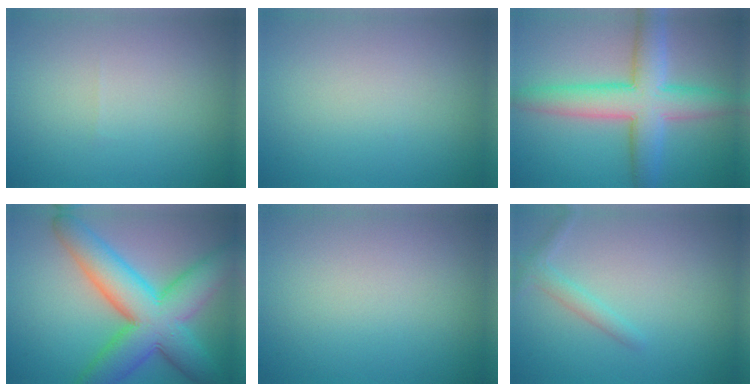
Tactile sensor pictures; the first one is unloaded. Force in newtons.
{"total": 0.0}
{"total": 7.4, "press": 7.4, "slide": 0.1}
{"total": 10.8, "press": 10.8, "slide": 0.2}
{"total": 0.0}
{"total": 1.6, "press": 1.6, "slide": 0.1}